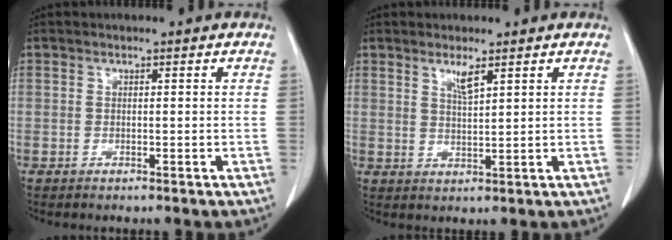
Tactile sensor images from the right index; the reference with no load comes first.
{"total": 2.7, "force": [1.8, 0.1, 2.1], "torque": [-0.043, -0.005, 0.036]}